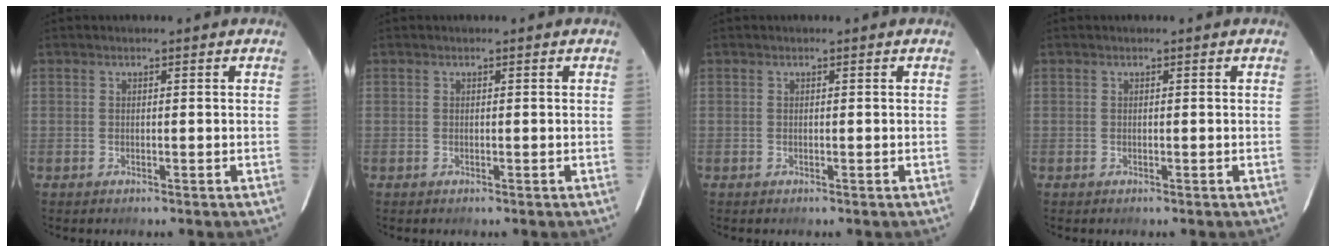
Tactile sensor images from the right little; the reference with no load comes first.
{"total": 0.0}
{"total": 0.0}
{"total": 0.0}